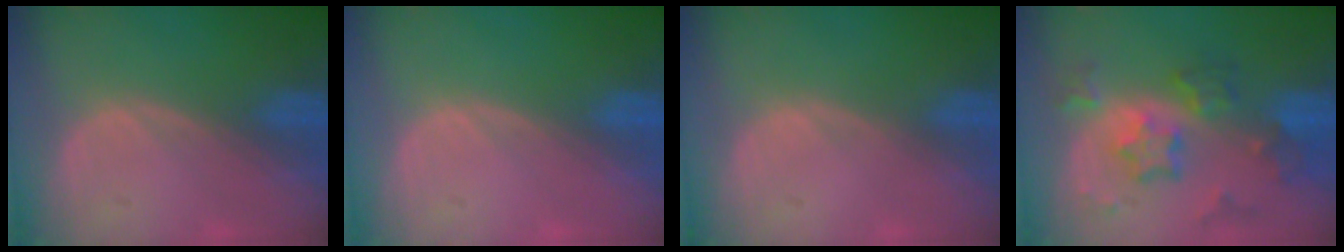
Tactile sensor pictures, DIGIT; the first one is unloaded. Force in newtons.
{"total": 0.0}
{"total": 0.0}
{"total": 8.2, "press": 7.2, "slide": 4.0}